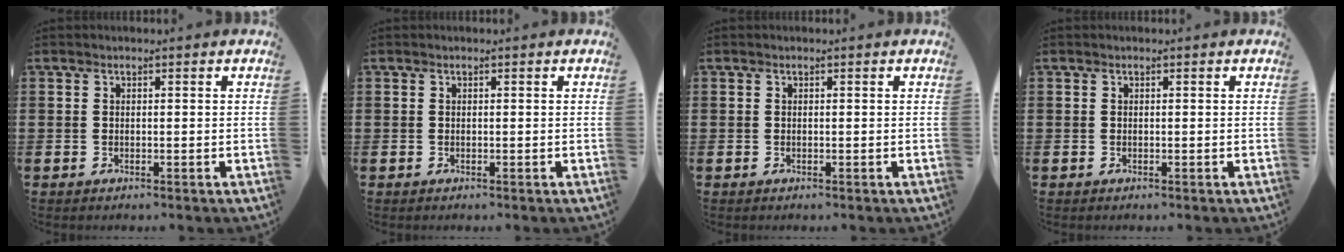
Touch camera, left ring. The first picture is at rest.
{"total": 0.0}
{"total": 0.0}
{"total": 0.0}